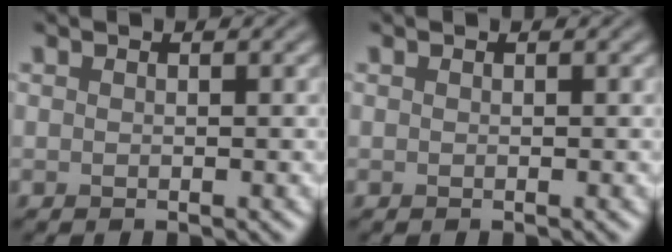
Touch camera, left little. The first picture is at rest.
{"total": 0.0}